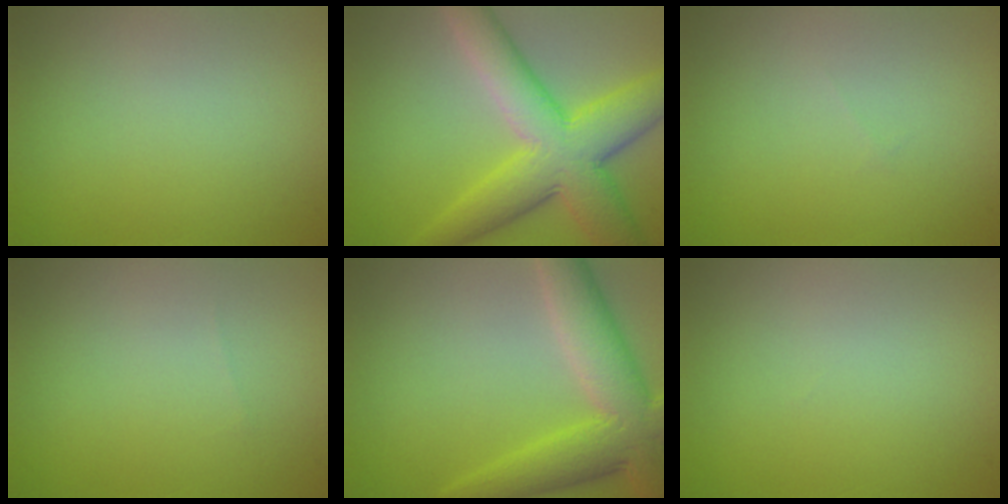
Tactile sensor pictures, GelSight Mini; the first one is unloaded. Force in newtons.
{"total": 9.5, "press": 9.5, "slide": 0.2}
{"total": 0.0}
{"total": 0.0}
{"total": 7.4, "press": 7.4, "slide": 0.4}
{"total": 0.0}